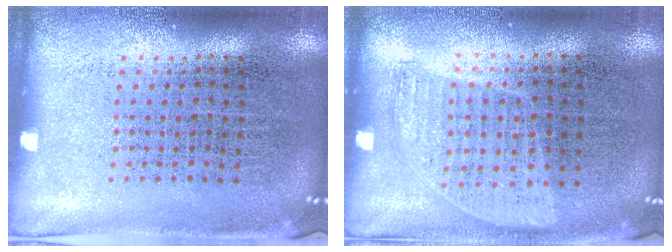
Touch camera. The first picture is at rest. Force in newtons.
{"total": 0.9, "press": 0.8, "slide": 0.4}